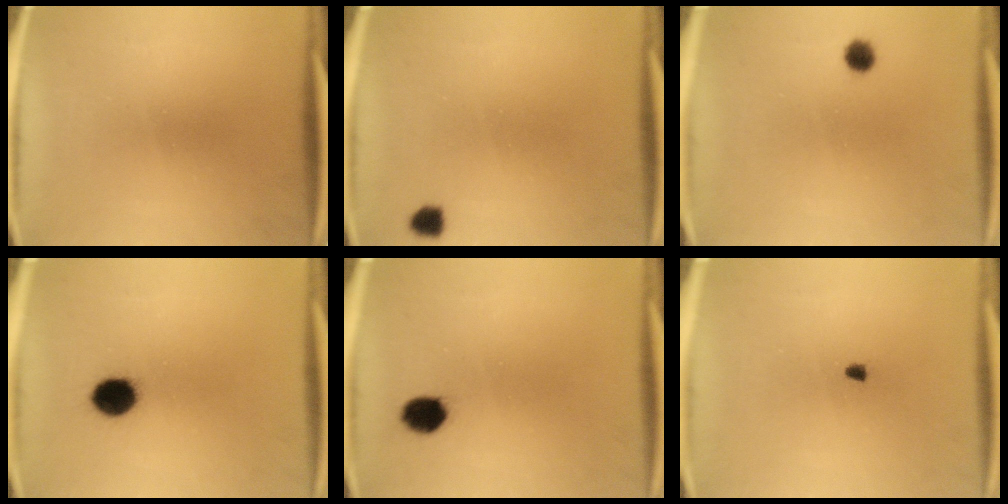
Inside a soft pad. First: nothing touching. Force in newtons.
{"total": 2.0}
{"total": 2.4}
{"total": 6.5}
{"total": 4.6}
{"total": 1.0}